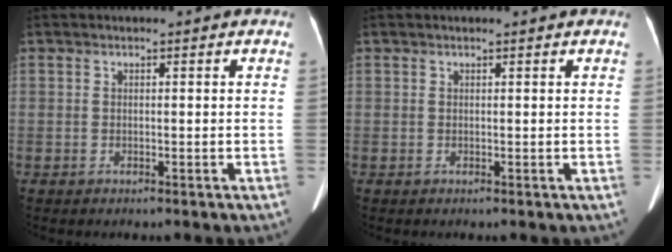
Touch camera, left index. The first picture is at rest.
{"total": 1.0, "force": [0.9, 0.1, 0.5], "torque": [-0.007, 0.015, 0.015]}